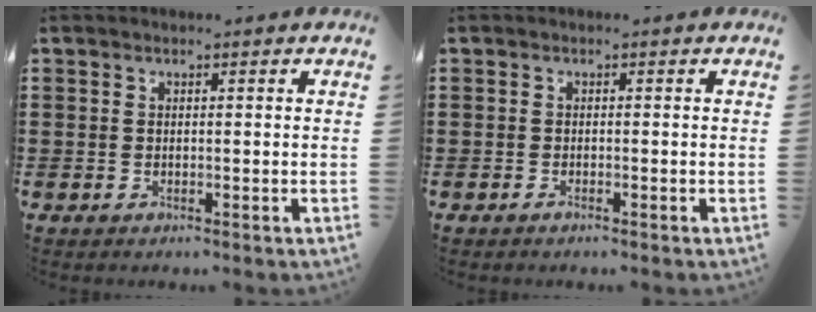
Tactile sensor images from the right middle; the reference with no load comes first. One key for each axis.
{"total": 0.7, "fx": -0.5, "fy": 0.1, "fz": 0.4, "tx": -0.010, "ty": -0.003, "tz": -0.010}